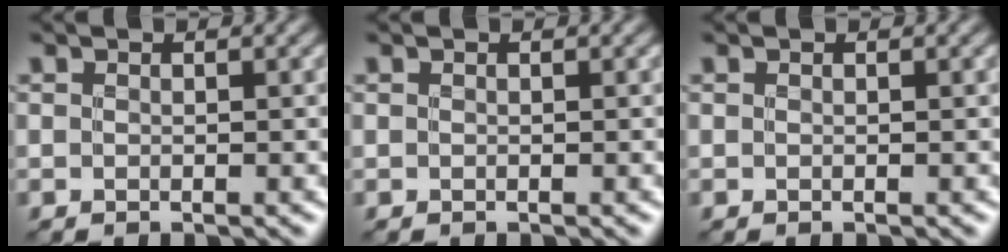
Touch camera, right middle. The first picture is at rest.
{"total": 0.0}
{"total": 0.0}